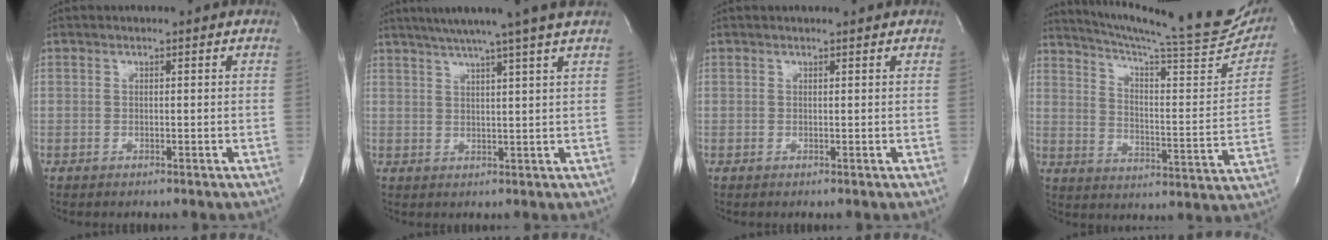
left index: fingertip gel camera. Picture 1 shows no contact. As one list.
[{"total": 10.6, "force": [8.7, -2.1, 5.7], "torque": [-0.091, 0.001, 0.112]}, {"total": 1.8, "force": [1.7, -0.1, 0.4], "torque": [-0.009, 0.007, 0.020]}, {"total": 24.1, "force": [22.0, 1.3, 9.9], "torque": [-0.152, -0.071, 0.286]}]